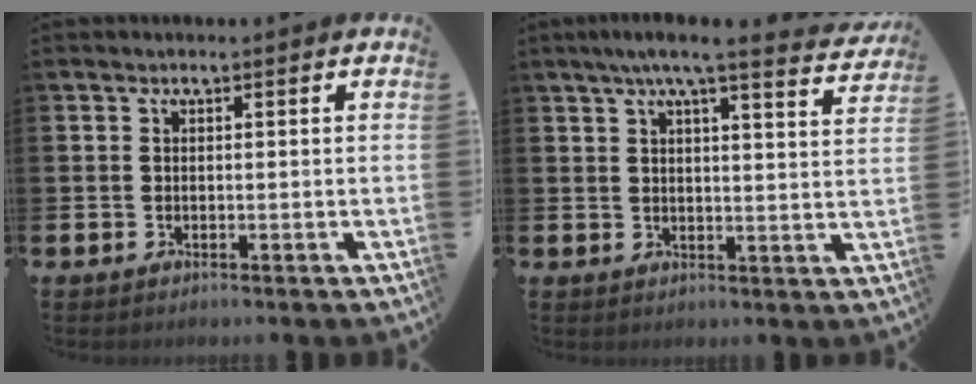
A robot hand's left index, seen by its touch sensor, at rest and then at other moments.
{"total": 6.0, "force": [5.2, 0.1, 3.0], "torque": [-0.063, -0.021, 0.087]}